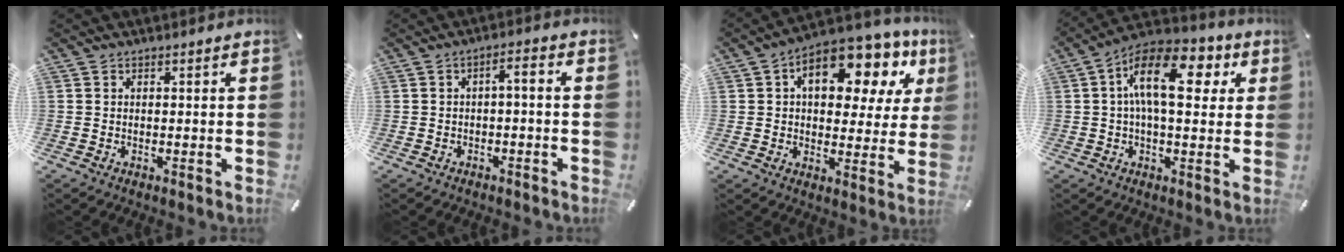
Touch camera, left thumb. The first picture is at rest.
{"total": 3.0, "force": [-1.7, 0.8, 2.4], "torque": [-0.041, 0.012, -0.035]}
{"total": 17.1, "force": [7.5, 9.3, 12.2], "torque": [-0.171, -0.034, 0.121]}
{"total": 15.9, "force": [3.8, 8.3, 13.1], "torque": [-0.218, -0.002, 0.060]}